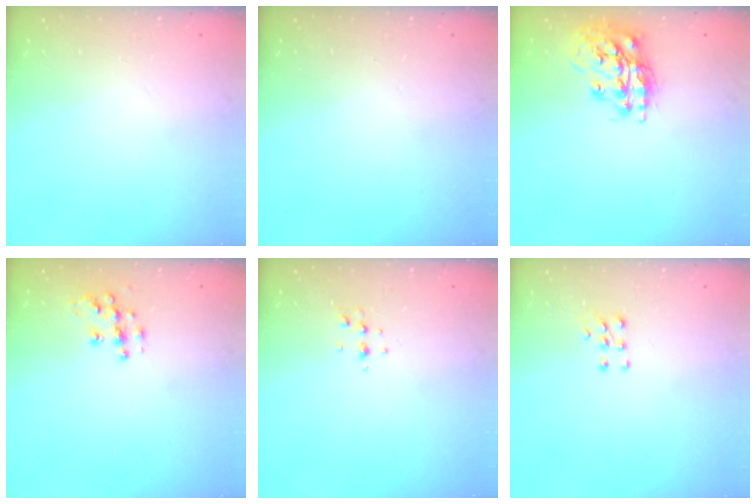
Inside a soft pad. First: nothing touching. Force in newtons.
{"total": 0.0}
{"total": 16.3, "press": 16.2, "slide": 1.1}
{"total": 9.9, "press": 9.9, "slide": 0.7}
{"total": 4.1, "press": 3.7, "slide": 1.8}
{"total": 5.0, "press": 5.0, "slide": 0.6}